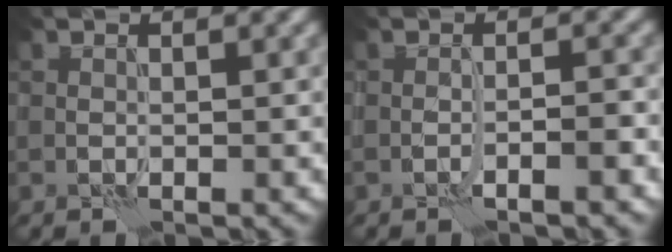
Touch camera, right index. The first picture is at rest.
{"total": 1.7, "force": [-1.1, 0.0, 1.2], "torque": [-0.017, 0.010, -0.023]}